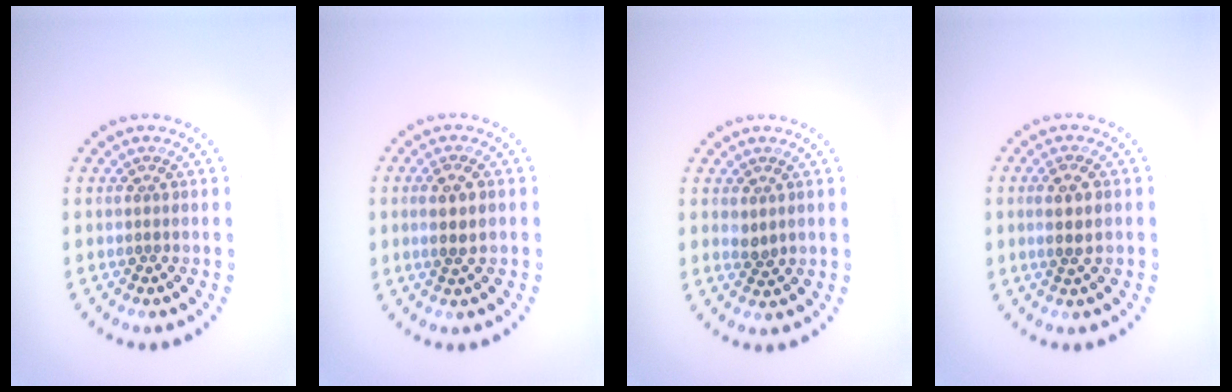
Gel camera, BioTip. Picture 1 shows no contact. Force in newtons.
{"total": 2.1, "press": 2.0, "slide": 0.6}
{"total": 1.0, "press": 0.9, "slide": 0.4}
{"total": 2.1, "press": 2.0, "slide": 0.6}